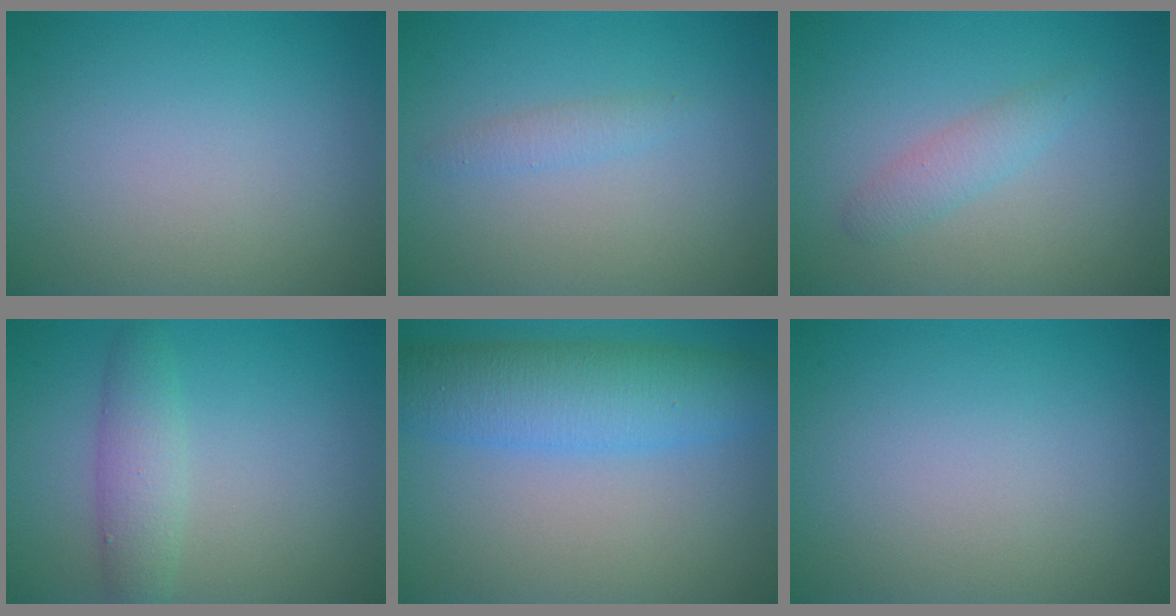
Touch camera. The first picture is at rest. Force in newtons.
{"total": 1.2, "press": 1.2, "slide": 0.0}
{"total": 1.8, "press": 1.8, "slide": 0.0}
{"total": 2.9, "press": 2.9, "slide": 0.0}
{"total": 6.6, "press": 6.6, "slide": 0.1}
{"total": 0.0}